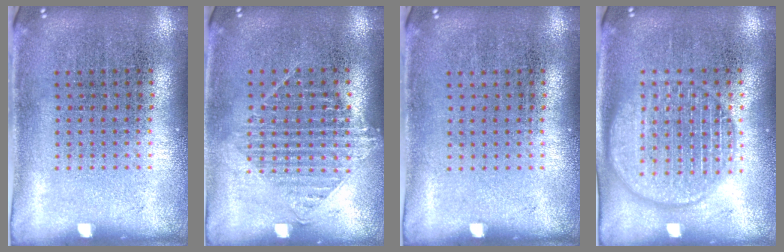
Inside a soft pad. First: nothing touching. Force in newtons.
{"total": 1.0, "press": 1.0, "slide": 0.4}
{"total": 0.0}
{"total": 2.9, "press": 2.9, "slide": 0.4}